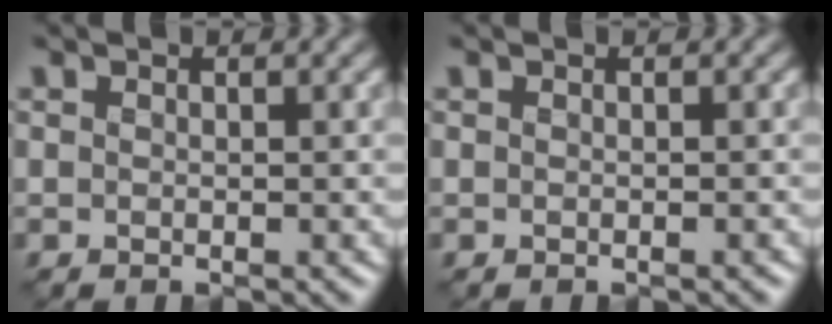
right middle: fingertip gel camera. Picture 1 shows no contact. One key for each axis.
{"total": 0.0}